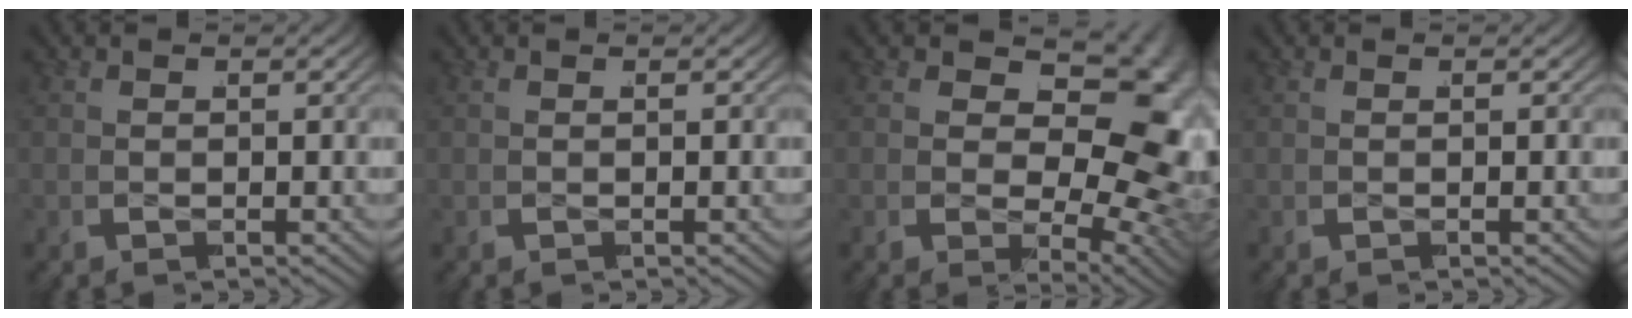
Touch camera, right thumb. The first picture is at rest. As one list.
[{"total": 0.0}, {"total": 14.8, "force": [-0.7, 8.6, 12.1], "torque": [-0.180, -0.038, 0.008]}, {"total": 0.0}]